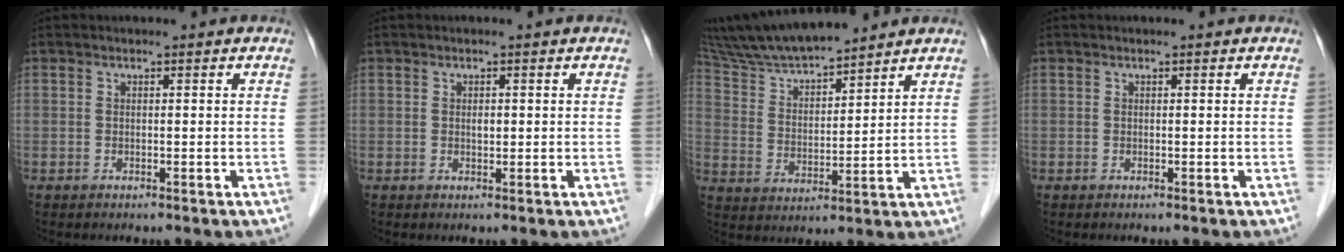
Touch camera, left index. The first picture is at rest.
{"total": 0.8, "force": [0.2, 0.4, 0.6], "torque": [-0.009, -0.002, 0.002]}
{"total": 12.6, "force": [11.6, 0.9, 4.8], "torque": [-0.094, 0.019, 0.219]}
{"total": 0.0}